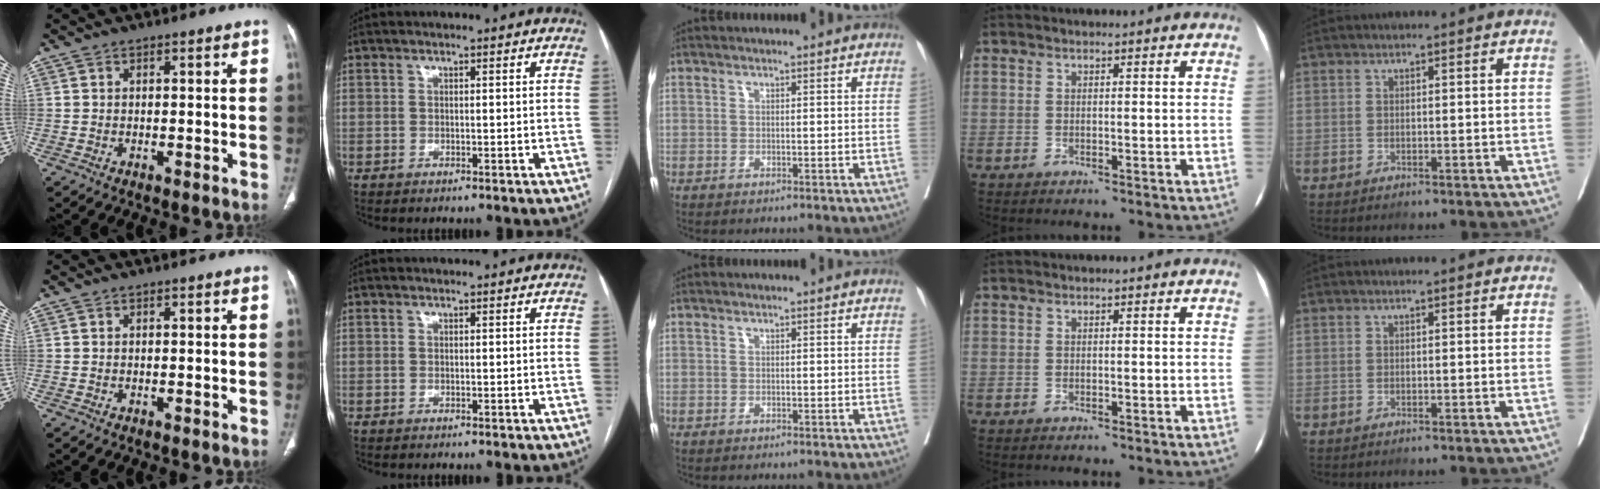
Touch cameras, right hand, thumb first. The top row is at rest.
{}